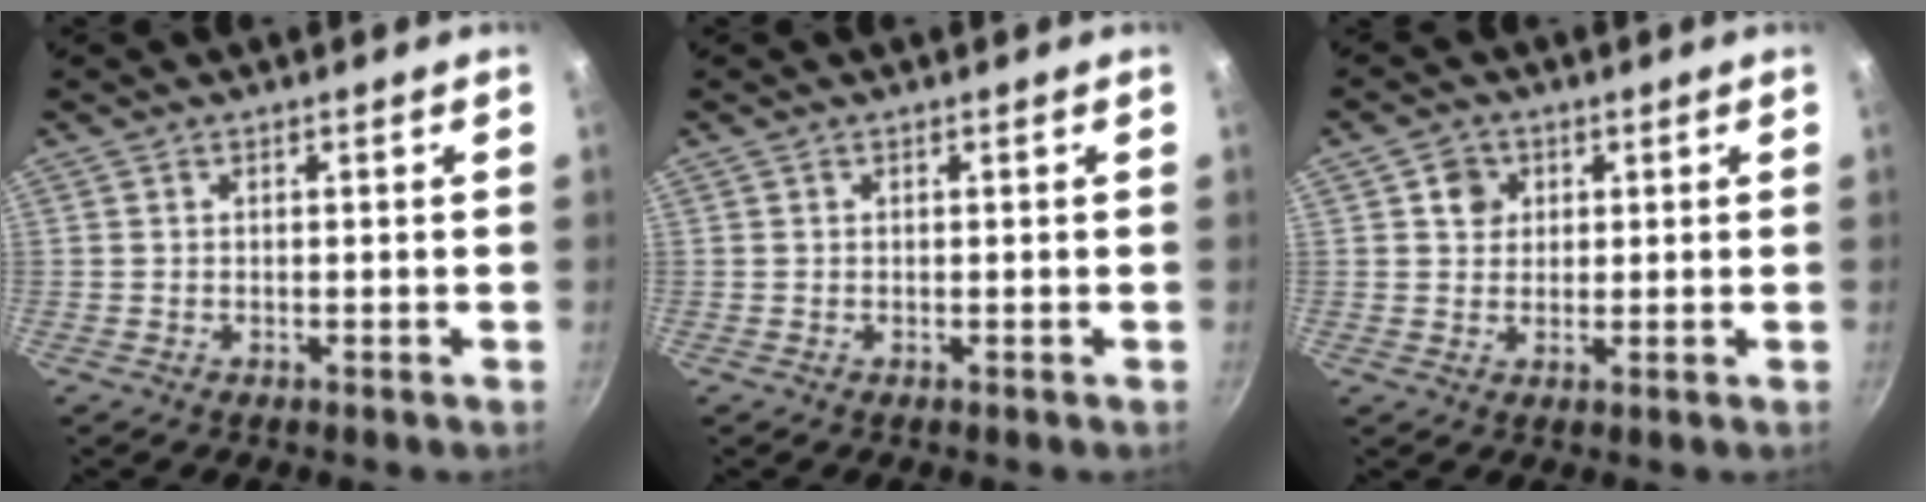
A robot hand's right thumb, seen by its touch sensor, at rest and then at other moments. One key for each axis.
{"total": 0.0}
{"total": 3.8, "fx": 1.3, "fy": 3.4, "fz": 1.2, "tx": 0.002, "ty": 0.001, "tz": 0.018}